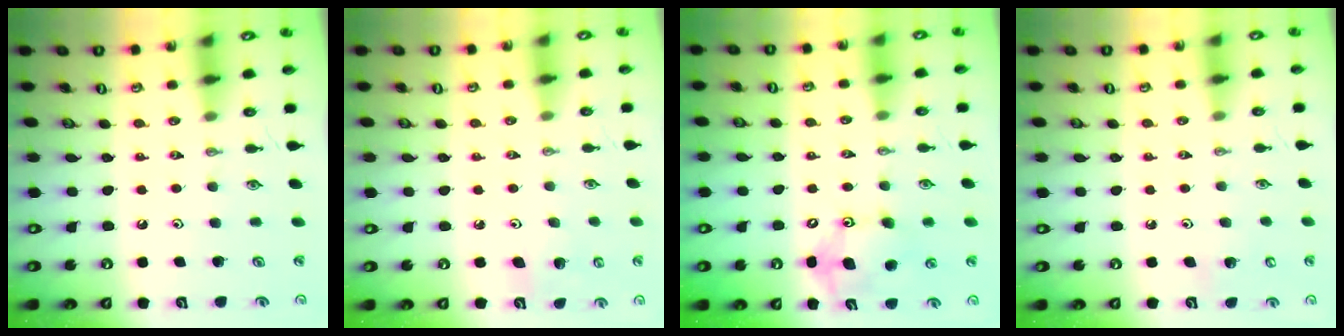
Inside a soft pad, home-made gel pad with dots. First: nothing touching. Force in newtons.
{"total": 5.5, "press": 5.4, "slide": 1.2}
{"total": 11.6, "press": 11.2, "slide": 2.9}
{"total": 4.5, "press": 4.4, "slide": 0.3}